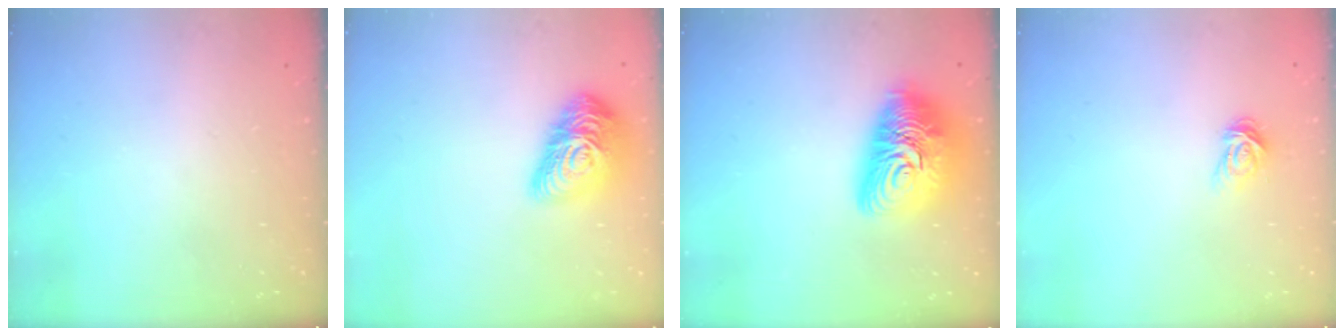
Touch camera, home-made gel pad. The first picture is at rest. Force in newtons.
{"total": 16.7, "press": 16.7, "slide": 0.9}
{"total": 17.9, "press": 17.8, "slide": 1.3}
{"total": 4.5, "press": 4.4, "slide": 0.6}